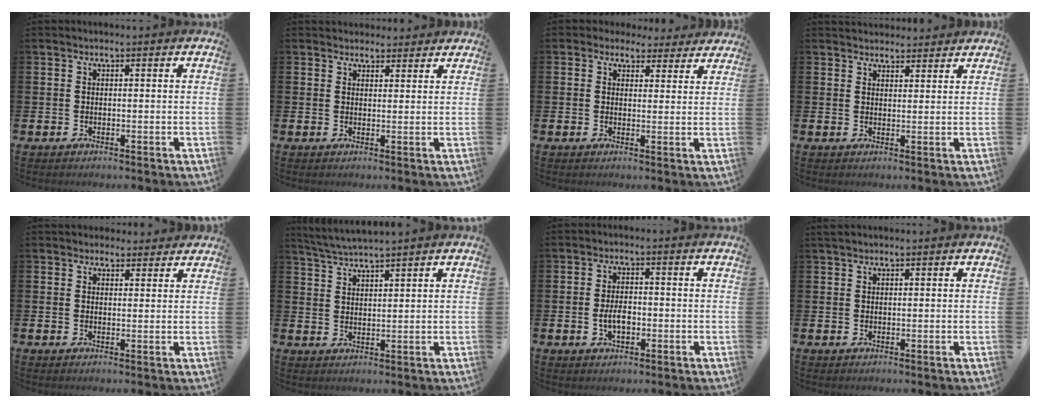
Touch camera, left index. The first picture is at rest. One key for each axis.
{"total": 2.6, "fx": 2.5, "fy": 1.0, "fz": -0.3, "tx": 0.012, "ty": -0.009, "tz": 0.043}
{"total": 3.2, "fx": 2.7, "fy": 1.7, "fz": 0.0, "tx": -0.002, "ty": -0.015, "tz": 0.044}
{"total": 2.9, "fx": 2.8, "fy": 0.9, "fz": -0.2, "tx": 0.010, "ty": -0.013, "tz": 0.049}
{"total": 2.7, "fx": 2.5, "fy": 1.0, "fz": -0.2, "tx": 0.018, "ty": -0.013, "tz": 0.043}
{"total": 3.6, "fx": 3.5, "fy": -0.5, "fz": 0.5, "tx": -0.022, "ty": -0.014, "tz": 0.064}
{"total": 3.3, "fx": -0.6, "fy": 1.8, "fz": 2.7, "tx": -0.038, "ty": -0.002, "tz": -0.014}
{"total": 0.9, "fx": 0.8, "fy": 0.2, "fz": 0.3, "tx": -0.006, "ty": 0.002, "tz": 0.015}